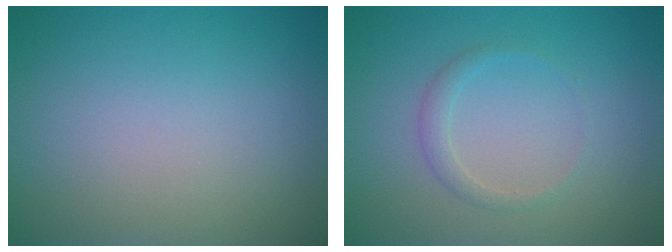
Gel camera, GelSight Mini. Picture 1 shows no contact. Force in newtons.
{"total": 1.4, "press": 1.4, "slide": 0.1}